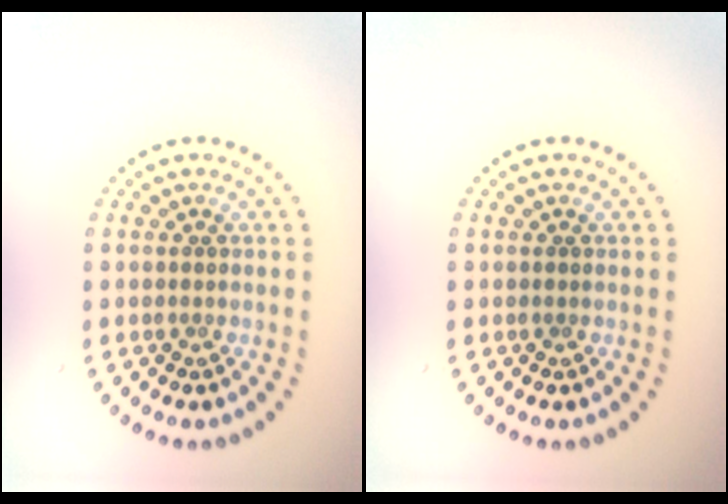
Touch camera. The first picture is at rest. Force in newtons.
{"total": 0.0}